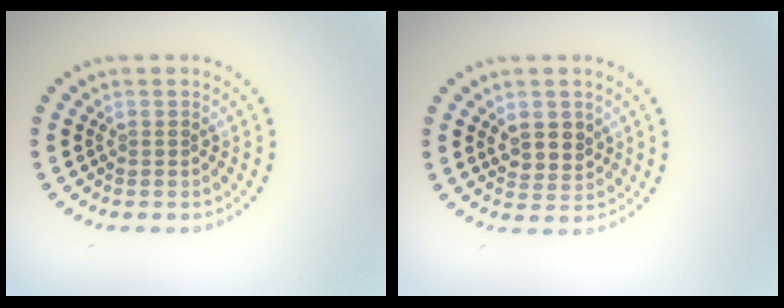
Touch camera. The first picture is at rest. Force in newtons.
{"total": 2.6, "press": 2.4, "slide": 0.9}